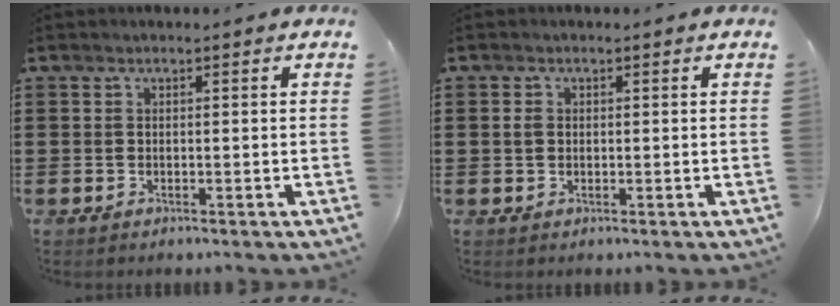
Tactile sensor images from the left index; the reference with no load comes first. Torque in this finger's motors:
{"motor_torque": [0.43, 0.19, 0.19, 0.04]}